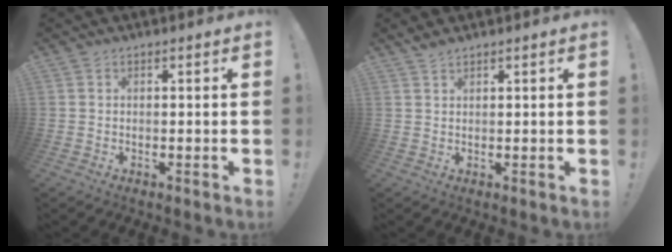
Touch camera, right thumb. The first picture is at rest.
{"total": 1.6, "force": [1.4, 0.2, 0.7], "torque": [-0.018, -0.003, 0.027]}